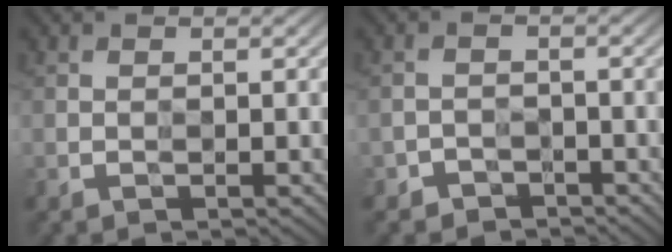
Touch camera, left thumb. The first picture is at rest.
{"total": 2.1, "force": [-1.2, 0.7, -1.5], "torque": [0.034, -0.001, -0.025]}